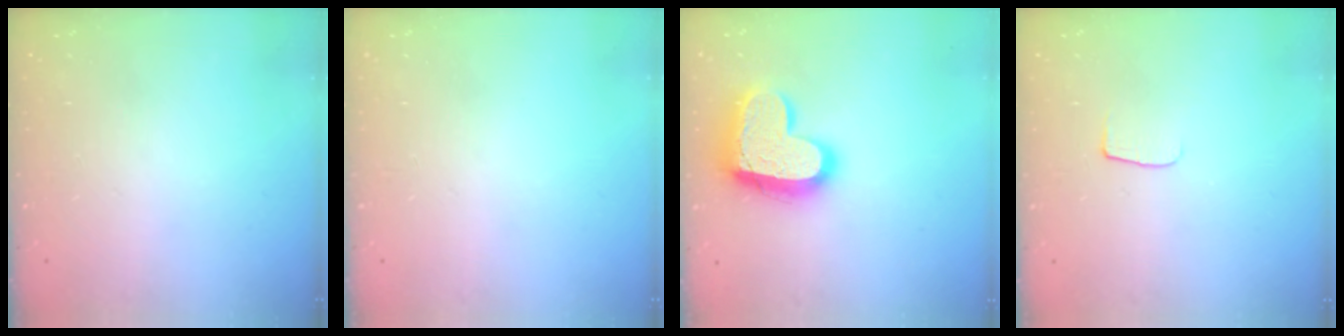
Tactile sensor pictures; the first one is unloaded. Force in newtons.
{"total": 0.0}
{"total": 18.4, "press": 18.3, "slide": 1.7}
{"total": 4.8, "press": 4.8, "slide": 0.6}